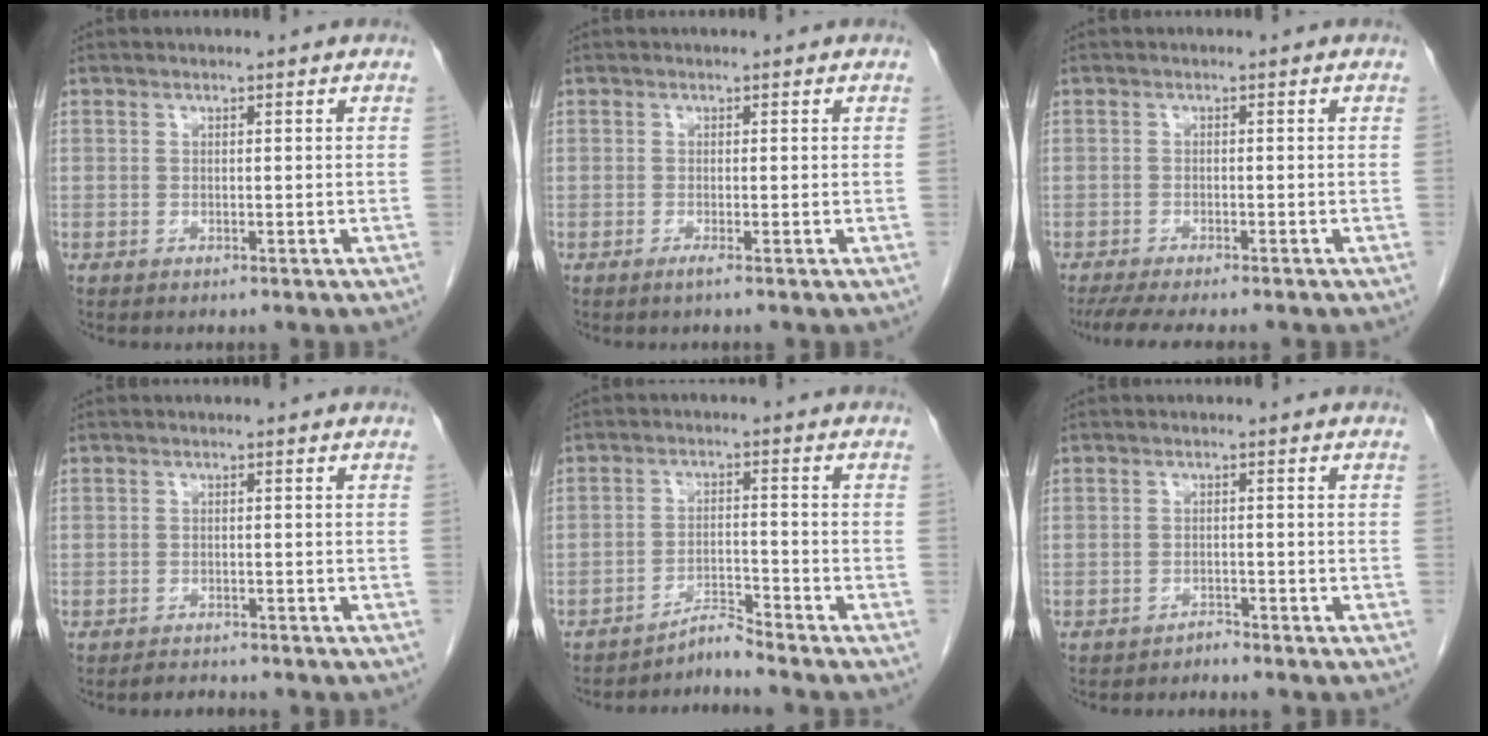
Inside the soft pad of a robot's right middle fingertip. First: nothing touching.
{"total": 0.7, "force": [-0.4, -0.2, 0.5], "torque": [-0.009, -0.001, -0.009]}
{"total": 8.0, "force": [-6.7, 1.1, 4.3], "torque": [-0.062, -0.015, -0.102]}
{"total": 1.5, "force": [-1.5, 0.3, 0.0], "torque": [-0.008, -0.007, -0.020]}
{"total": 3.4, "force": [-3.2, -1.0, -0.3], "torque": [0.008, -0.011, -0.056]}
{"total": 1.1, "force": [-1.1, 0.1, -0.3], "torque": [0.008, -0.004, -0.018]}